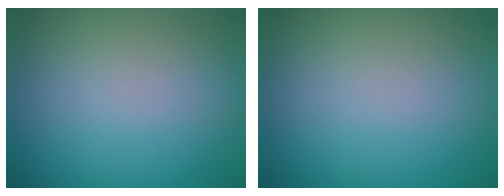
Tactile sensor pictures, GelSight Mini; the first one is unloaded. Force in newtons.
{"total": 0.0}